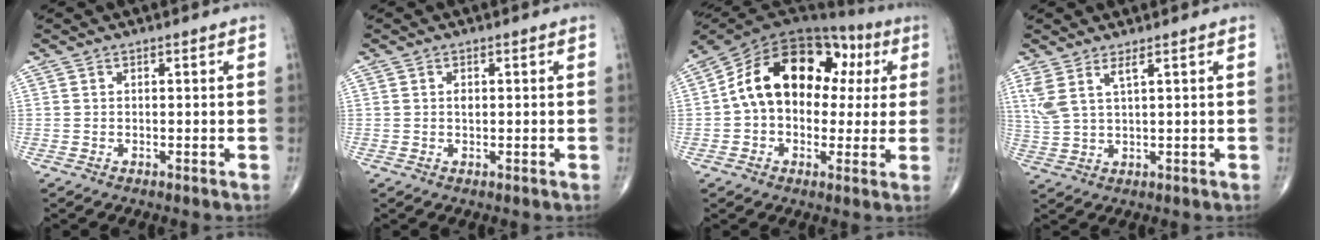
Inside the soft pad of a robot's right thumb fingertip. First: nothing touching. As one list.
[{"total": 1.1, "force": [0.2, 0.6, 0.8], "torque": [-0.013, 0.000, 0.003]}, {"total": 19.5, "force": [3.1, 13.4, 13.9], "torque": [-0.198, 0.046, 0.040]}, {"total": 5.2, "force": [2.8, 1.3, 4.3], "torque": [-0.112, -0.012, 0.067]}]